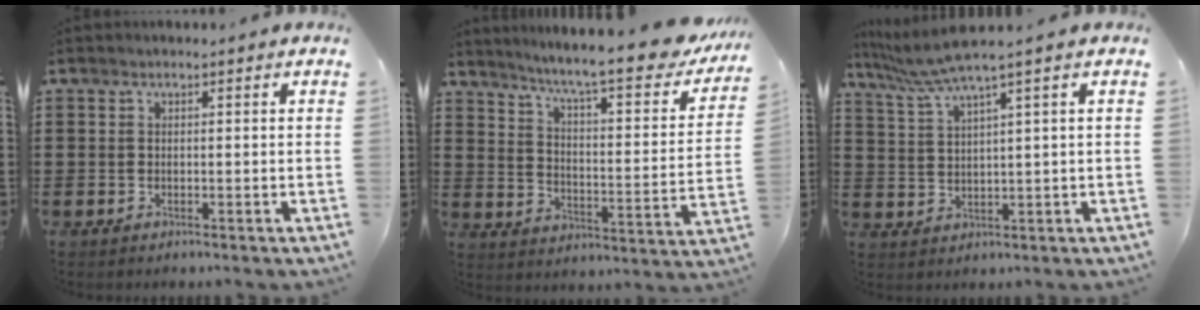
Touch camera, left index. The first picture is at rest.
{"total": 9.2, "force": [7.7, -0.2, 5.1], "torque": [-0.105, -0.059, 0.119]}
{"total": 4.9, "force": [3.3, -0.4, 3.6], "torque": [-0.081, -0.012, 0.055]}